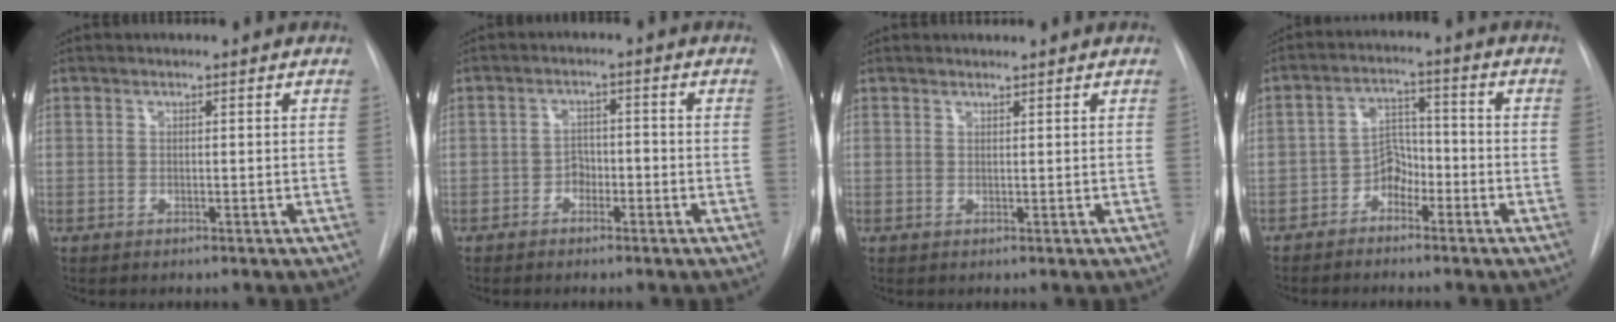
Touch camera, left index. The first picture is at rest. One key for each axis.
{"total": 2.6, "fx": -1.6, "fy": 1.6, "fz": 1.2, "tx": -0.010, "ty": 0.007, "tz": -0.029}
{"total": 0.8, "fx": 0.8, "fy": 0.0, "fz": 0.1, "tx": -0.004, "ty": 0.005, "tz": 0.016}
{"total": 4.8, "fx": -3.2, "fy": 2.8, "fz": 2.2, "tx": -0.033, "ty": 0.012, "tz": -0.062}